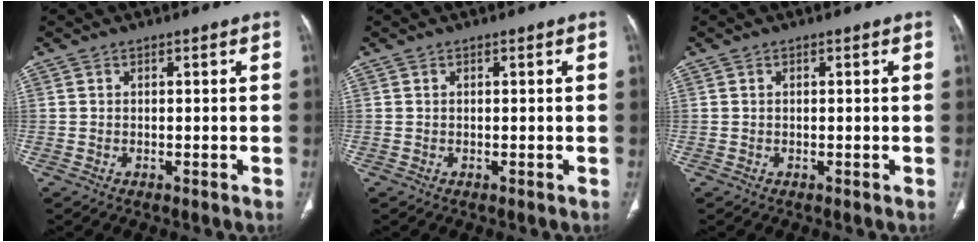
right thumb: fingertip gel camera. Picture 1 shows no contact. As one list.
[{"total": 0.0}, {"total": 0.0}]